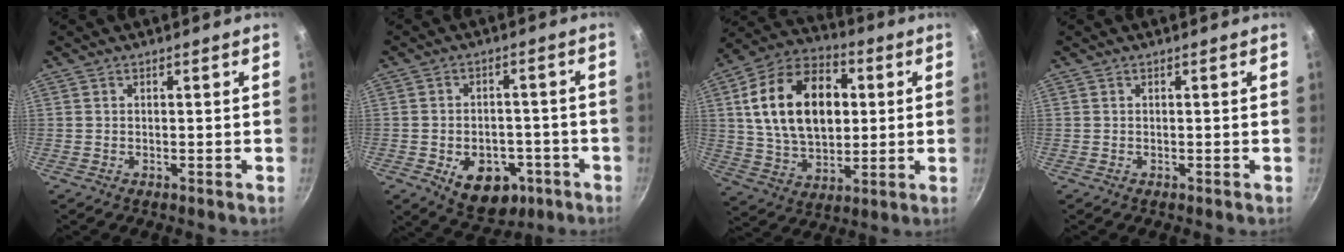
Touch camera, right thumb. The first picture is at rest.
{"total": 11.5, "force": [-4.5, 8.0, 6.9], "torque": [-0.064, 0.019, -0.049]}
{"total": 21.9, "force": [4.0, 14.4, 16.0], "torque": [-0.249, 0.010, 0.063]}
{"total": 0.0}